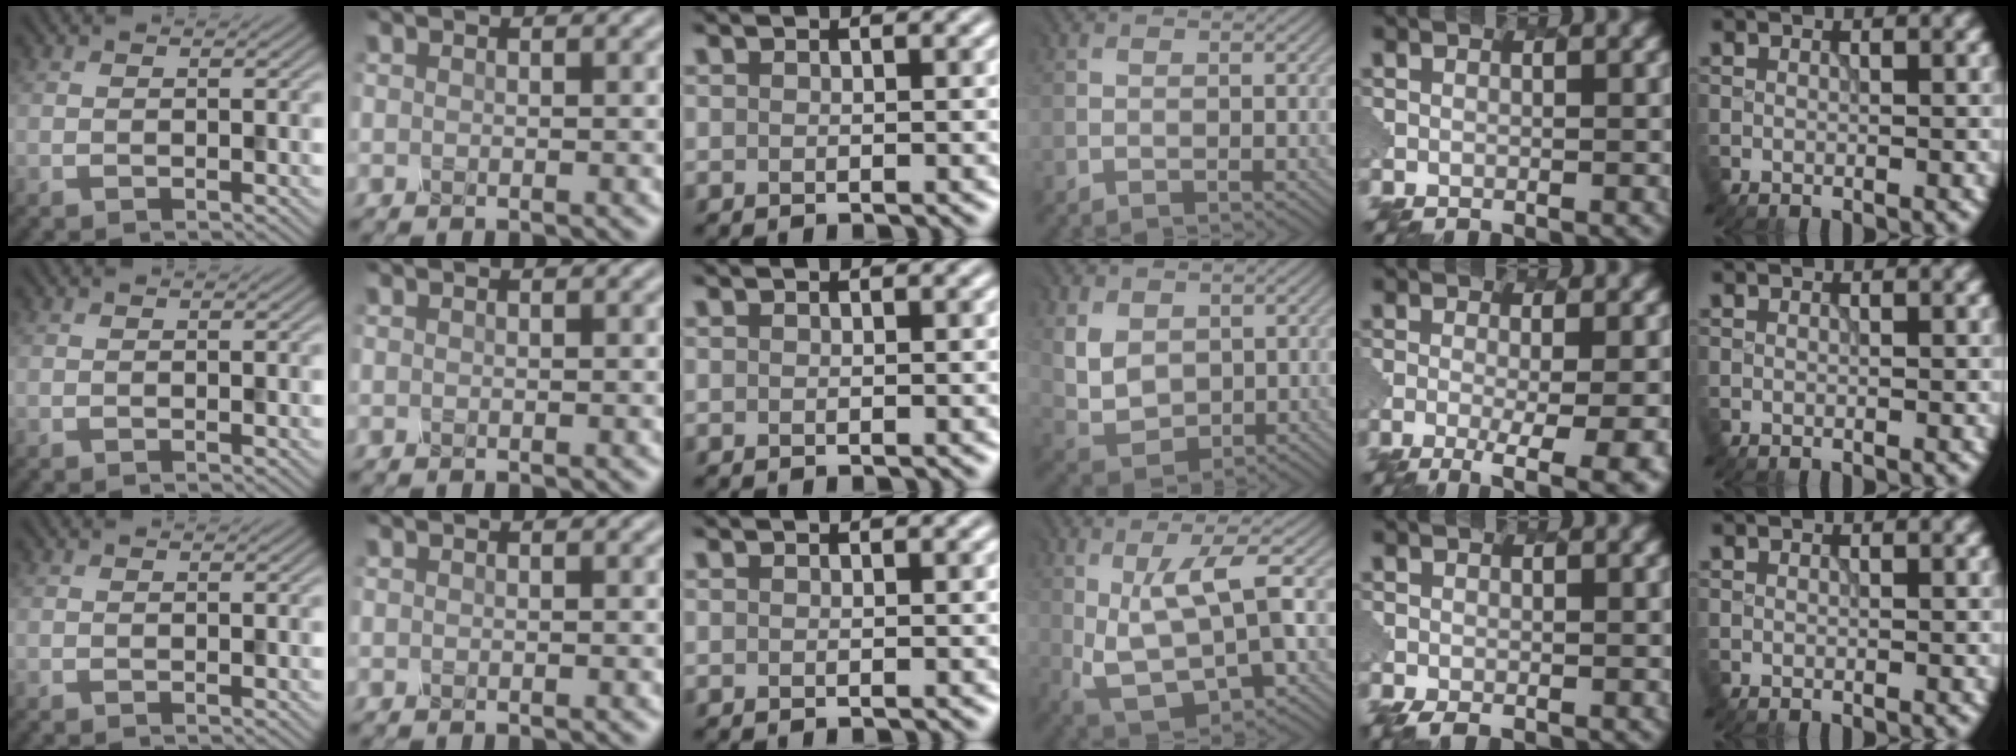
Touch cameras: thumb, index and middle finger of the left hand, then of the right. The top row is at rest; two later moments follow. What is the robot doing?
{"motion": "dispense", "object": "pipette"}